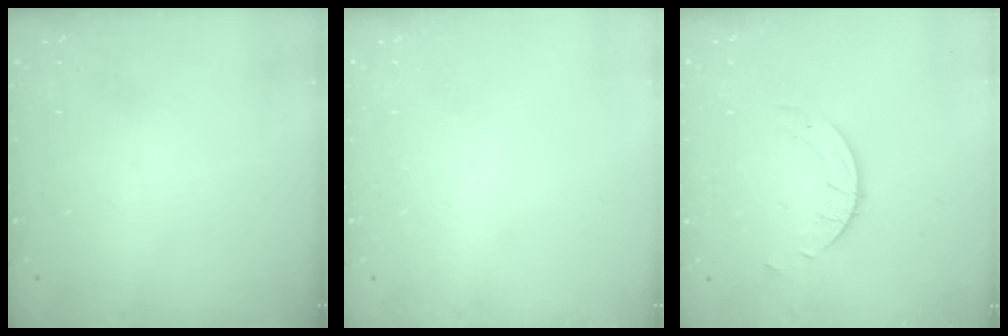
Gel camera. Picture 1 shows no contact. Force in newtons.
{"total": 0.0}
{"total": 2.5, "press": 2.5, "slide": 0.2}